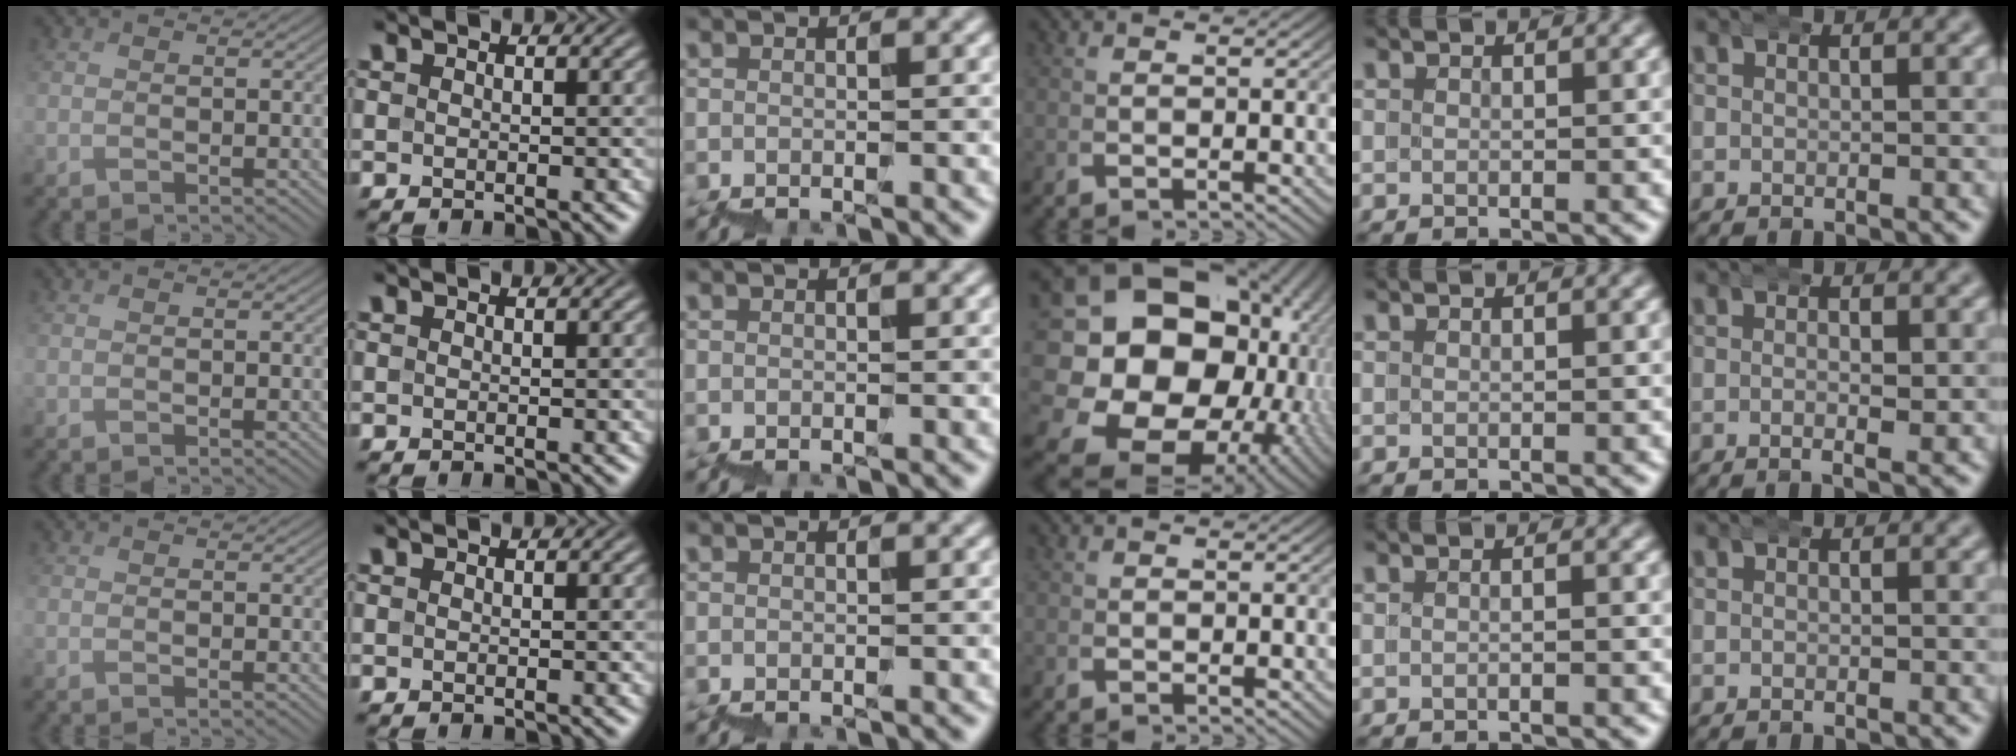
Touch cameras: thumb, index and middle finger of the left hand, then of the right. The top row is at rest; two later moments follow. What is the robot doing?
{"motion": "wrap", "object": "bubble wrap"}